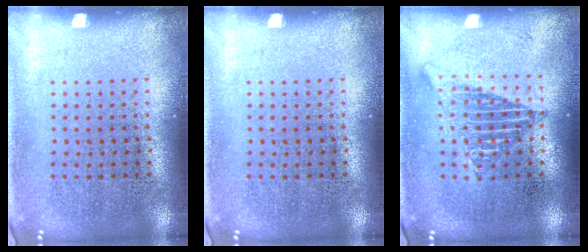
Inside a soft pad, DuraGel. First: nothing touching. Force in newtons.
{"total": 0.0}
{"total": 1.3, "press": 1.3, "slide": 0.1}